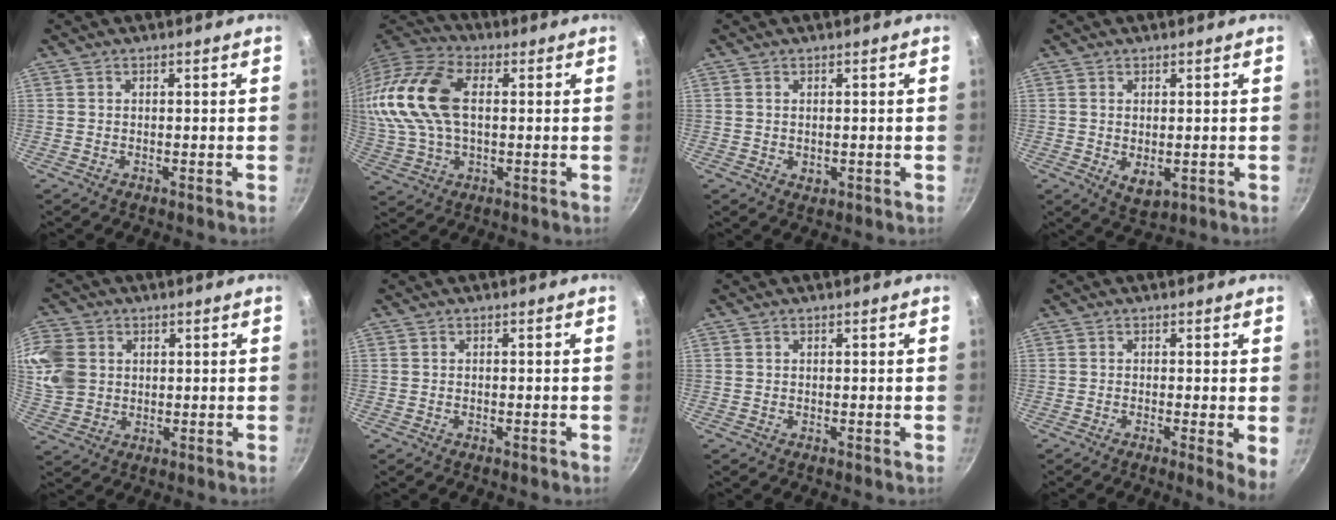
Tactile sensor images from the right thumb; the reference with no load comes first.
{"total": 18.6, "force": [2.9, 11.3, 14.5], "torque": [-0.294, 0.022, 0.044]}
{"total": 1.6, "force": [0.0, 1.0, 1.2], "torque": [-0.016, -0.003, 0.001]}
{"total": 4.4, "force": [-0.3, 2.5, 3.6], "torque": [-0.056, -0.016, 0.000]}
{"total": 12.4, "force": [2.6, 10.5, 6.1], "torque": [-0.132, -0.003, 0.050]}
{"total": 0.5, "force": [-0.4, 0.2, 0.3], "torque": [-0.006, 0.003, -0.005]}
{"total": 0.0}
{"total": 4.3, "force": [-0.6, 0.7, 4.2], "torque": [-0.049, -0.008, -0.010]}